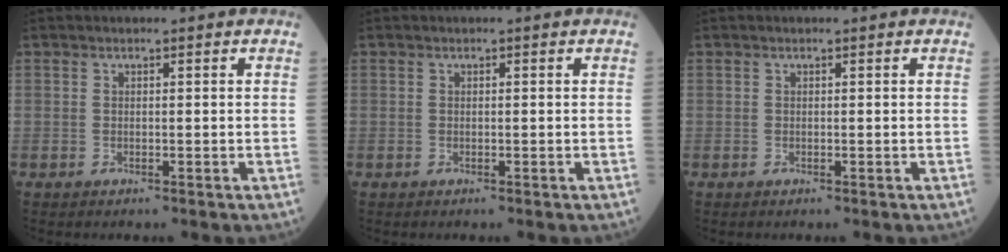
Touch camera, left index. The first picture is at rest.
{"total": 0.0}
{"total": 0.0}